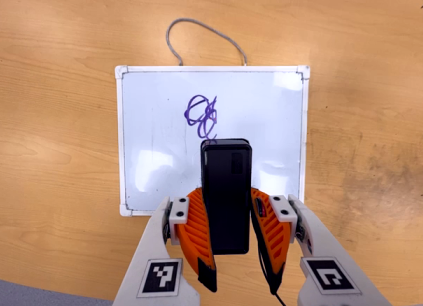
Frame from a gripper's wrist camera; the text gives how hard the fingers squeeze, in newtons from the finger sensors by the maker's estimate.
{"total": 8.0, "left": 6.2, "right": 9.9}